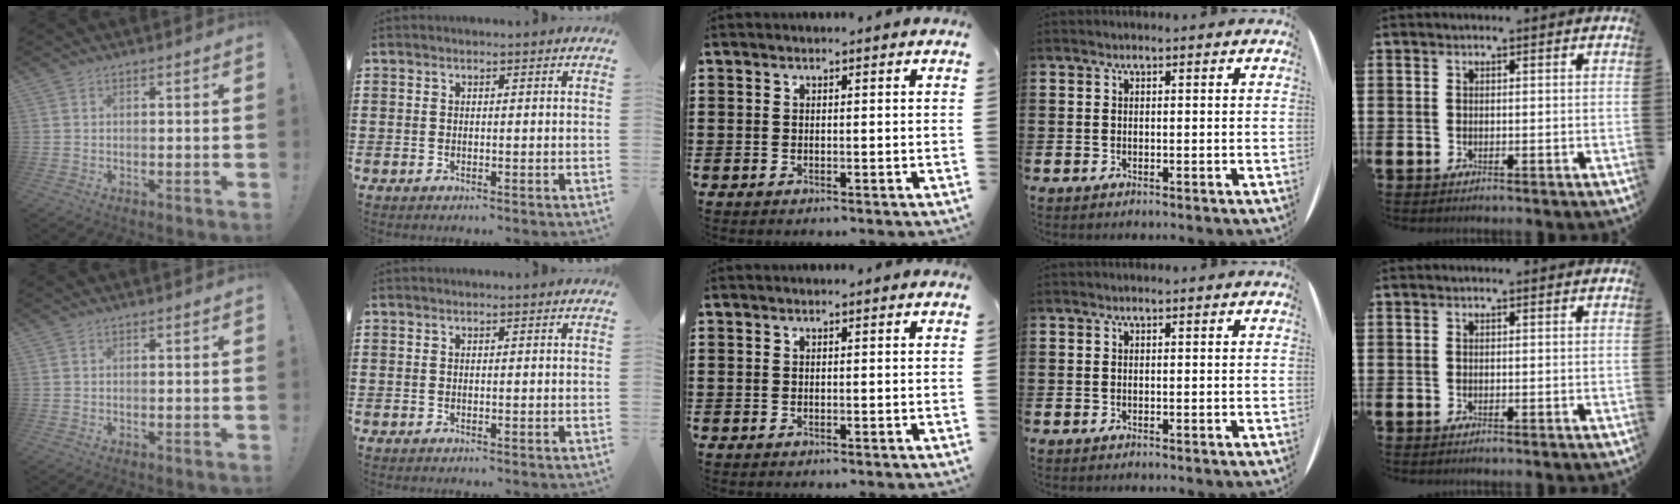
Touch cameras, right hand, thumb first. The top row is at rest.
{}